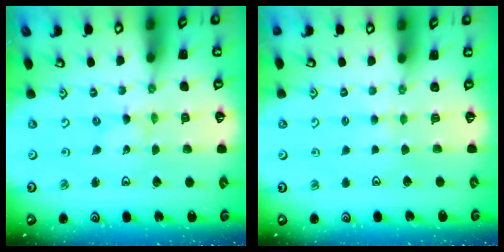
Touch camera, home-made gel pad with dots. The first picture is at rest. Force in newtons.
{"total": 1.9, "press": 1.9, "slide": 0.4}